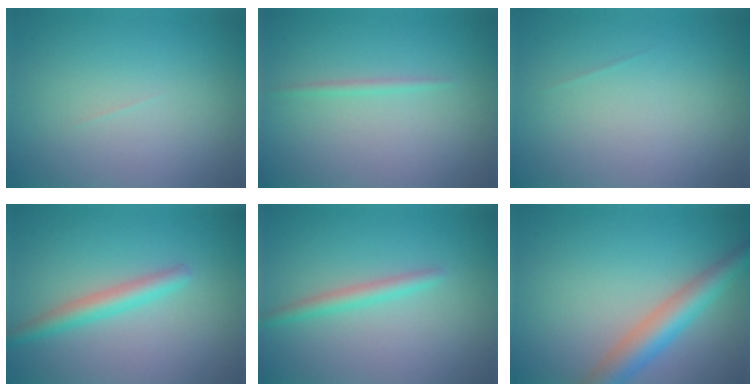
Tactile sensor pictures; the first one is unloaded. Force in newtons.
{"total": 0.8, "press": 0.8, "slide": 0.0}
{"total": 0.0}
{"total": 2.5, "press": 2.5, "slide": 0.2}
{"total": 1.8, "press": 1.8, "slide": 0.0}
{"total": 4.6, "press": 4.6, "slide": 0.1}